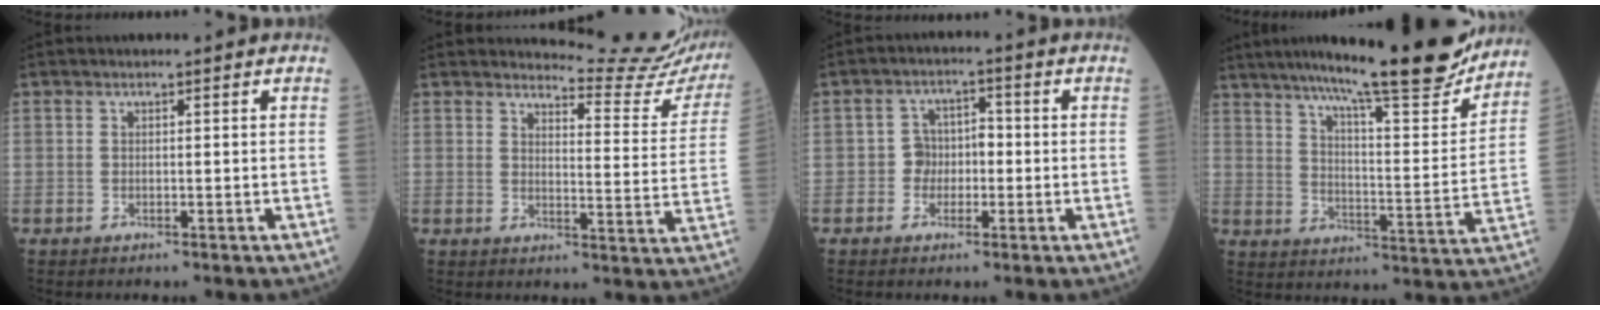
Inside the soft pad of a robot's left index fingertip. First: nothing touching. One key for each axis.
{"total": 13.7, "fx": 13.7, "fy": -0.1, "fz": 1.2, "tx": -0.008, "ty": -0.103, "tz": 0.140}
{"total": 3.7, "fx": -1.0, "fy": 3.1, "fz": 1.8, "tx": -0.025, "ty": 0.013, "tz": -0.026}
{"total": 22.4, "fx": 19.2, "fy": 1.8, "fz": 11.5, "tx": -0.179, "ty": -0.030, "tz": 0.265}